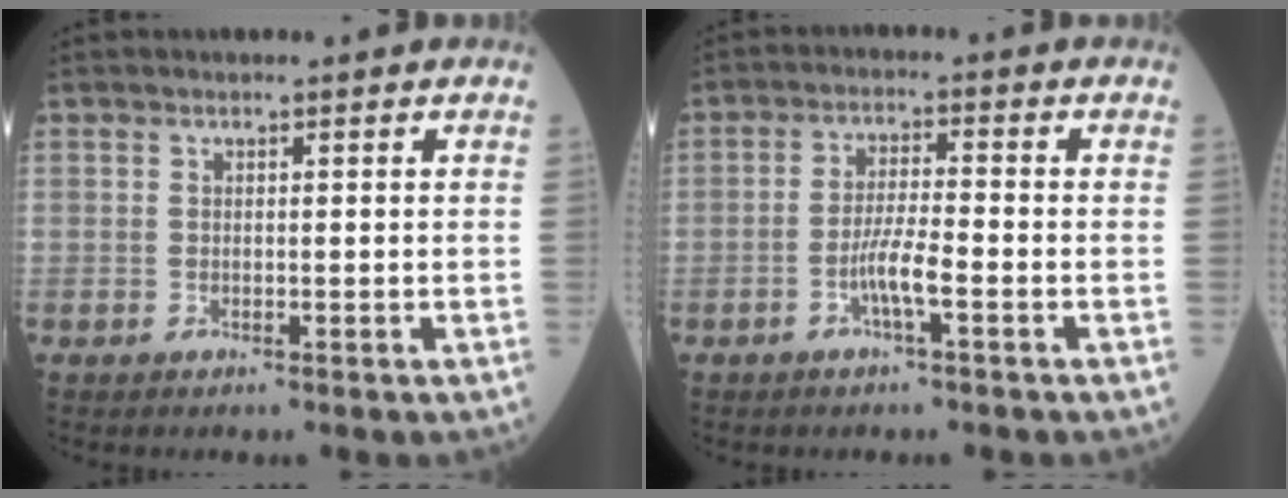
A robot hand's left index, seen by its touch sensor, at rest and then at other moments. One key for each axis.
{"total": 4.5, "fx": -2.1, "fy": 0.2, "fz": 4.0, "tx": -0.079, "ty": -0.002, "tz": -0.043}